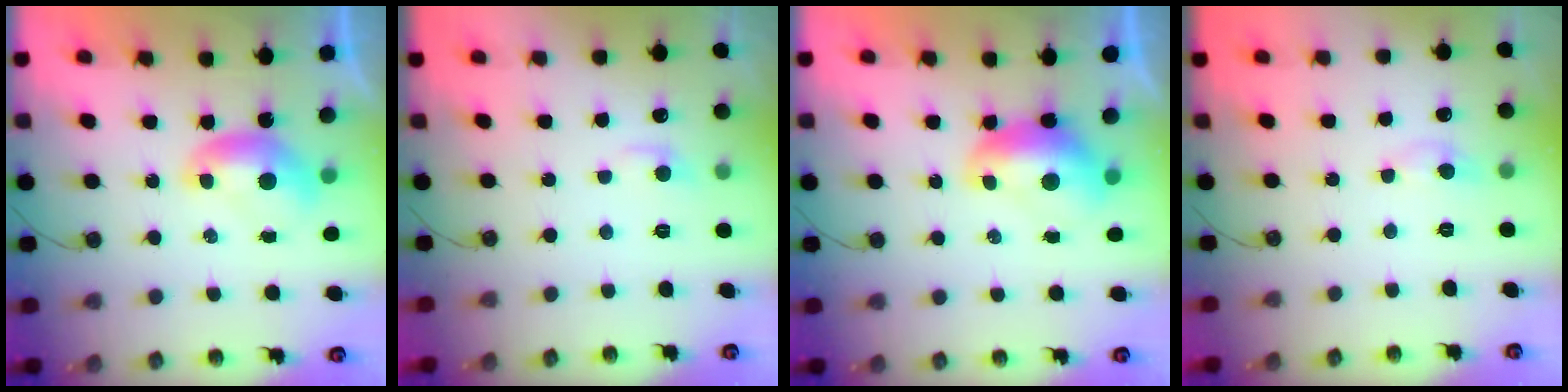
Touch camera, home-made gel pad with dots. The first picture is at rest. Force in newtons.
{"total": 0.9, "press": 0.4, "slide": 0.8}
{"total": 1.6, "press": 1.5, "slide": 0.6}
{"total": 1.7, "press": 1.7, "slide": 0.2}